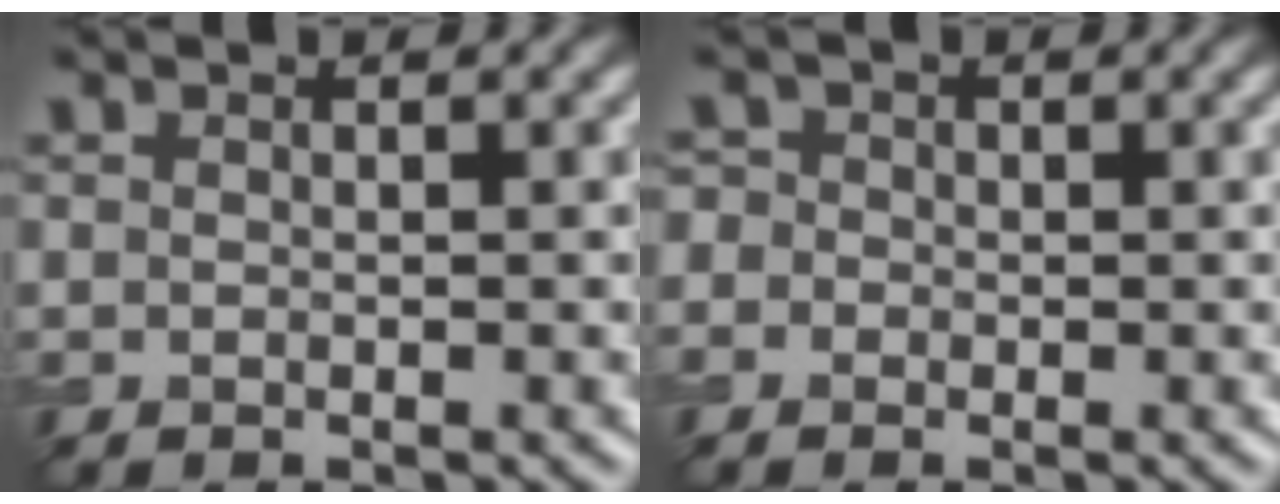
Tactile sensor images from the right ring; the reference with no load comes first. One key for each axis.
{"total": 1.7, "fx": -0.2, "fy": 1.6, "fz": 0.5, "tx": 0.002, "ty": 0.009, "tz": -0.024}